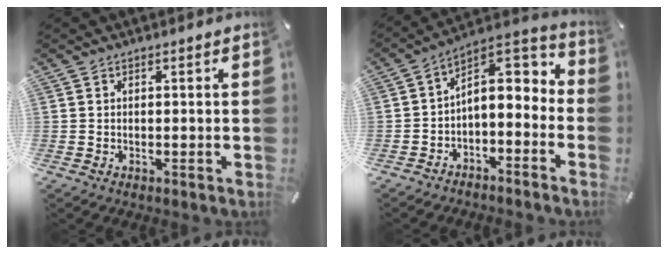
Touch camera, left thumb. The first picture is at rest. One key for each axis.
{"total": 6.6, "fx": 1.1, "fy": 5.0, "fz": 4.3, "tx": -0.038, "ty": -0.025, "tz": 0.014}